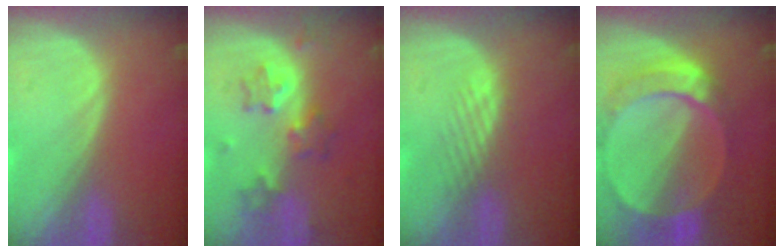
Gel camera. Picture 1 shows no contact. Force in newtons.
{"total": 6.1, "press": 5.8, "slide": 1.9}
{"total": 2.9, "press": 2.3, "slide": 1.8}
{"total": 9.7, "press": 8.4, "slide": 4.8}